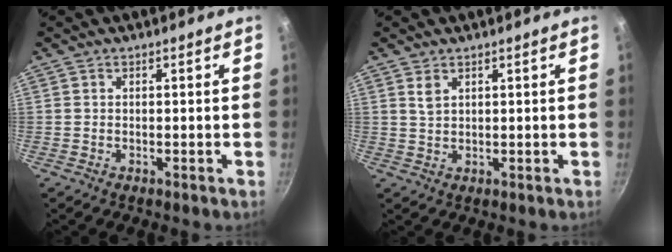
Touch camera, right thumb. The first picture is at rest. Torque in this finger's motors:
{"motor_torque": [0.12, 0.10, 0.17, 0.00, 0.07]}